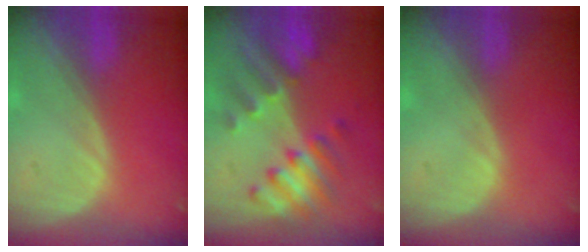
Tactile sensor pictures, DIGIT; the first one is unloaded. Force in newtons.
{"total": 7.8, "press": 7.7, "slide": 0.8}
{"total": 0.0}